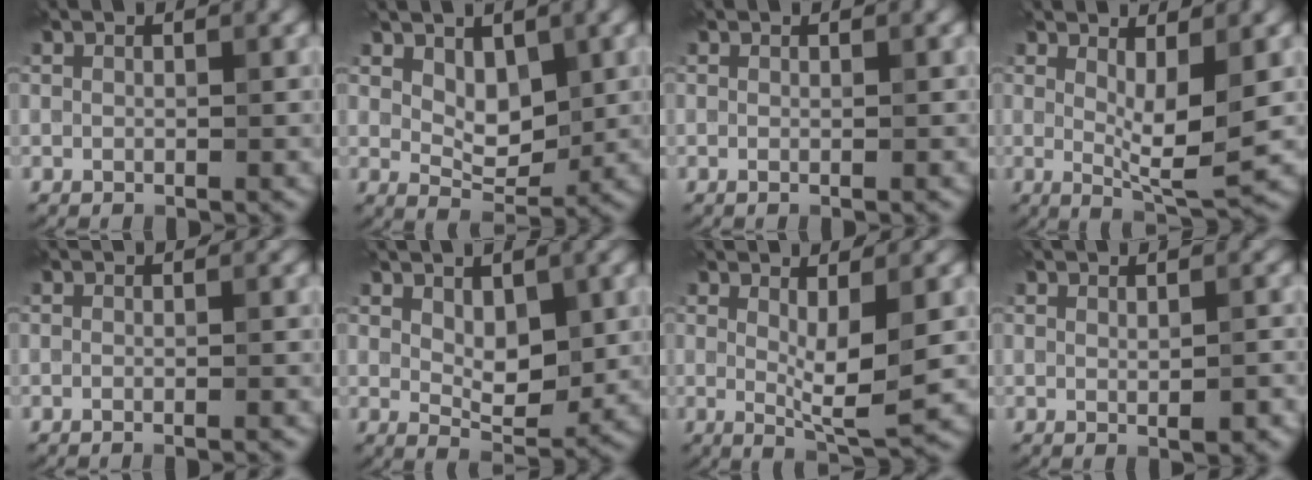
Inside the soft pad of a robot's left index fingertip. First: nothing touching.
{"total": 3.6, "force": [1.4, 2.2, 2.5], "torque": [-0.047, -0.010, 0.026]}
{"total": 0.6, "force": [-0.1, 0.2, 0.5], "torque": [-0.004, -0.003, -0.004]}
{"total": 4.8, "force": [0.5, 1.0, 4.6], "torque": [-0.077, -0.015, 0.011]}
{"total": 1.4, "force": [-0.7, 0.4, 1.1], "torque": [-0.005, -0.003, -0.024]}
{"total": 4.1, "force": [1.1, 2.2, 3.3], "torque": [-0.059, -0.006, 0.026]}
{"total": 4.3, "force": [0.3, 0.8, 4.2], "torque": [-0.071, -0.013, 0.007]}
{"total": 1.6, "force": [0.1, 0.3, 1.5], "torque": [-0.026, 0.001, 0.005]}